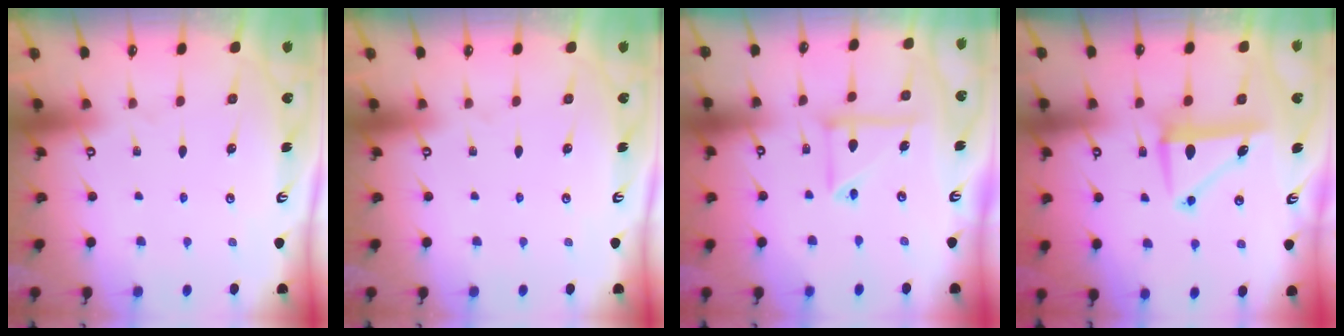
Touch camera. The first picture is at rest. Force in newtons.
{"total": 0.0}
{"total": 10.4, "press": 10.3, "slide": 1.0}
{"total": 8.2, "press": 8.0, "slide": 1.8}